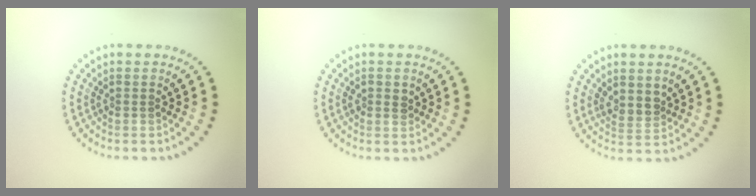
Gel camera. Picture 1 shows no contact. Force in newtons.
{"total": 1.2, "press": 1.2, "slide": 0.1}
{"total": 2.0, "press": 1.8, "slide": 0.9}